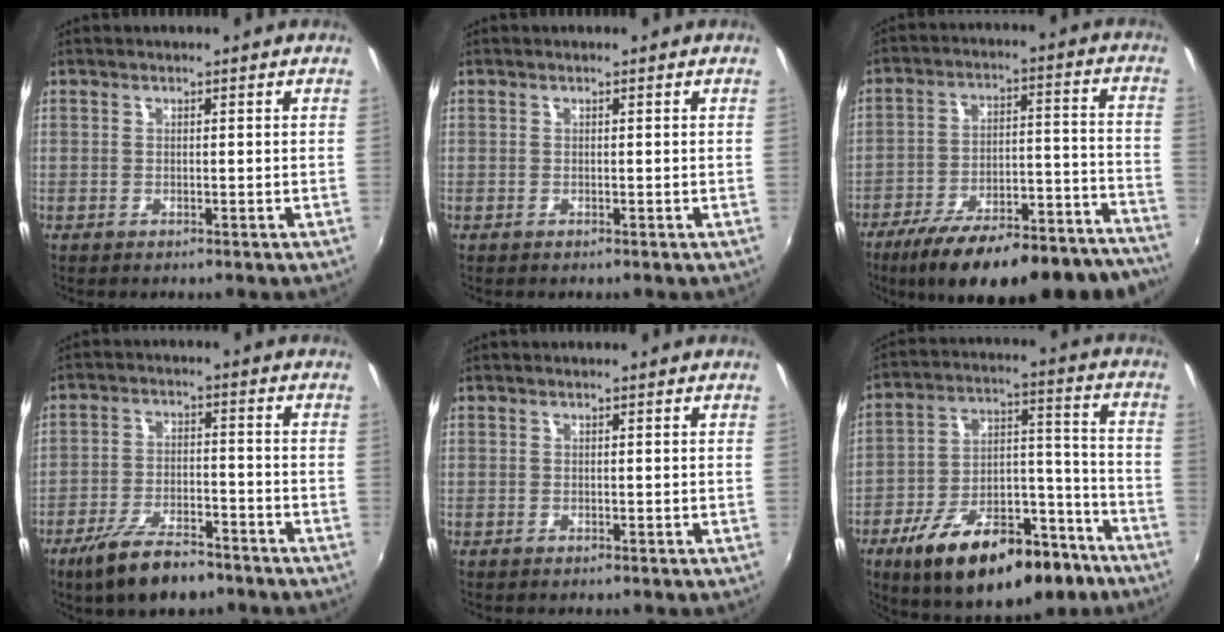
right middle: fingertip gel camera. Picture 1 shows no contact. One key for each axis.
{"total": 0.0}
{"total": 27.3, "fx": -22.9, "fy": 7.1, "fz": 13.1, "tx": -0.206, "ty": -0.015, "tz": -0.305}
{"total": 10.8, "fx": -8.0, "fy": 3.5, "fz": 6.4, "tx": -0.141, "ty": -0.016, "tz": -0.136}
{"total": 0.0}
{"total": 23.4, "fx": -14.6, "fy": 10.8, "fz": 14.9, "tx": -0.249, "ty": 0.009, "tz": -0.208}